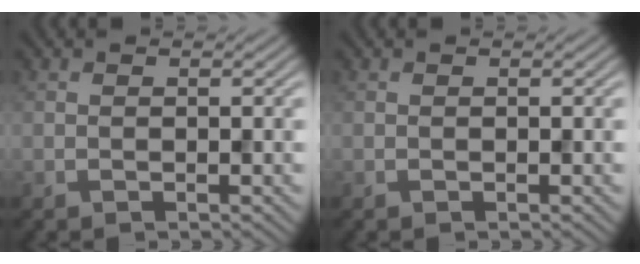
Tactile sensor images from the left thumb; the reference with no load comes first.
{"total": 0.0}